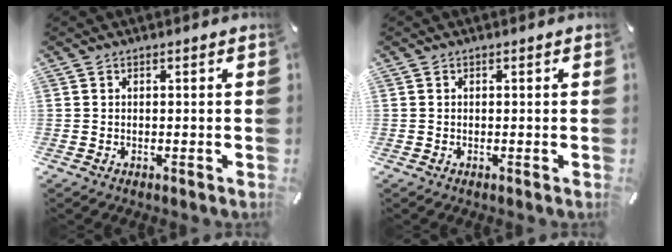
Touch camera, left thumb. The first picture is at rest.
{"total": 0.0}